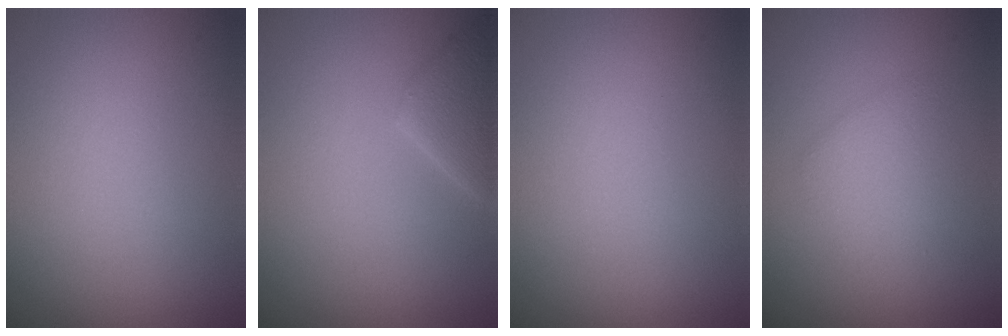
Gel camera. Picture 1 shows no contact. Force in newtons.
{"total": 2.8, "press": 2.8, "slide": 0.3}
{"total": 0.0}
{"total": 2.2, "press": 2.2, "slide": 0.1}